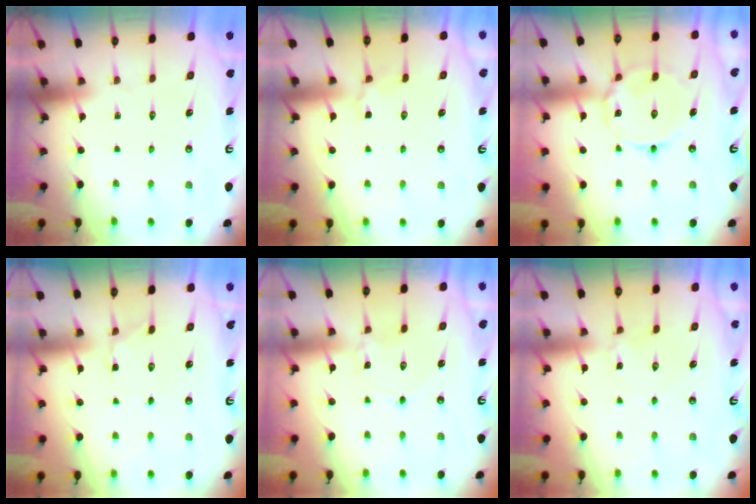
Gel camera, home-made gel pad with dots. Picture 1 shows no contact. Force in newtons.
{"total": 4.1, "press": 3.9, "slide": 1.2}
{"total": 9.6, "press": 9.5, "slide": 0.7}
{"total": 2.3, "press": 2.2, "slide": 0.6}
{"total": 1.6, "press": 1.6, "slide": 0.1}
{"total": 3.7, "press": 3.6, "slide": 0.6}